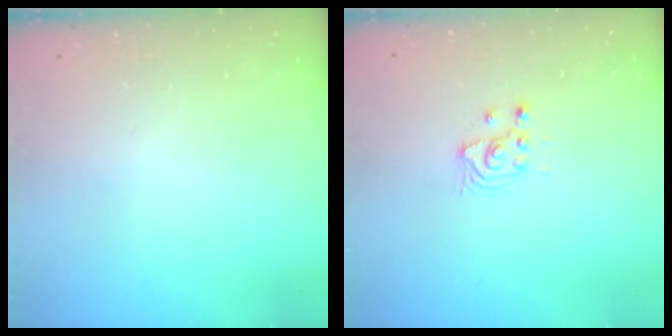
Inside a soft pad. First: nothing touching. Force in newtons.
{"total": 3.8, "press": 3.8, "slide": 0.4}